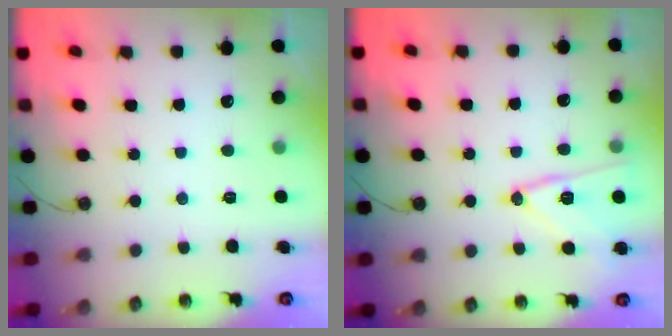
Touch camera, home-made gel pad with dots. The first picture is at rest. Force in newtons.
{"total": 13.3, "press": 13.3, "slide": 0.4}